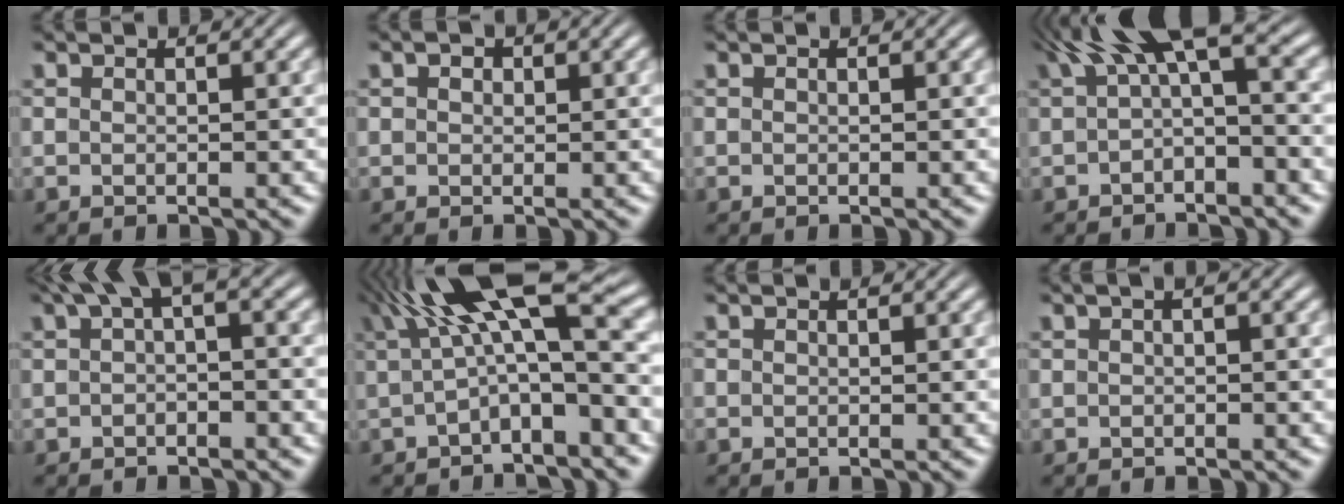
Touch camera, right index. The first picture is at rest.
{"total": 1.3, "force": [0.3, 1.2, 0.3], "torque": [-0.009, 0.001, 0.008]}
{"total": 0.0}
{"total": 4.3, "force": [1.6, 1.9, 3.5], "torque": [-0.066, 0.012, 0.023]}
{"total": 3.5, "force": [1.4, 1.3, 2.9], "torque": [-0.056, 0.011, 0.020]}
{"total": 7.6, "force": [1.7, 3.3, 6.6], "torque": [-0.116, 0.015, 0.026]}
{"total": 1.2, "force": [-0.1, 1.2, 0.0], "torque": [-0.008, 0.005, -0.004]}
{"total": 1.0, "force": [0.1, 0.8, 0.5], "torque": [-0.008, 0.019, -0.005]}